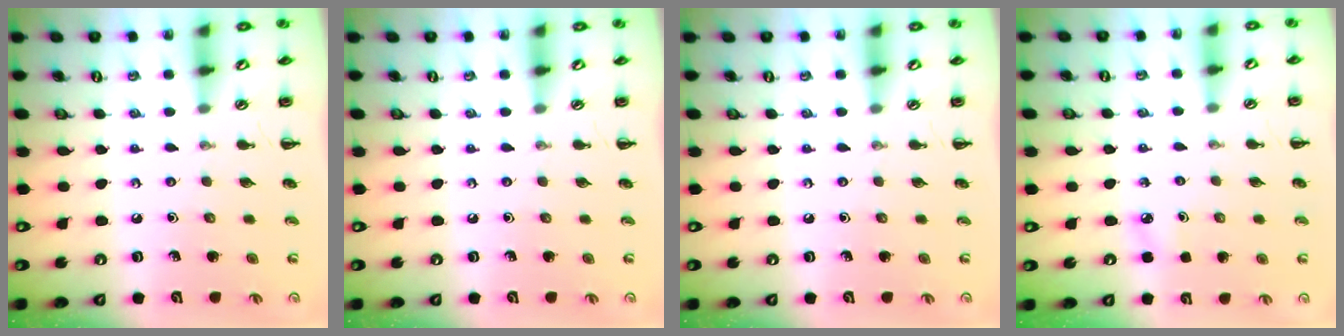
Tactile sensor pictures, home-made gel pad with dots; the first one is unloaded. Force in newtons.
{"total": 0.0}
{"total": 0.0}
{"total": 3.6, "press": 3.4, "slide": 1.3}